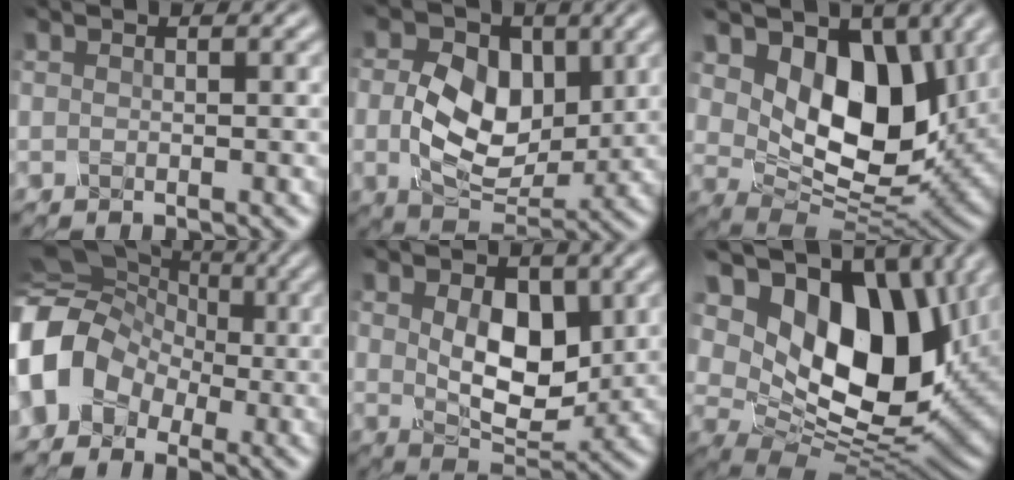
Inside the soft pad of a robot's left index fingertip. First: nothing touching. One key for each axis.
{"total": 8.2, "fx": 0.6, "fy": 5.6, "fz": 5.9, "tx": -0.114, "ty": -0.009, "tz": 0.010}
{"total": 10.1, "fx": 2.8, "fy": 6.7, "fz": 7.1, "tx": -0.124, "ty": -0.023, "tz": 0.047}
{"total": 10.5, "fx": -2.5, "fy": 8.9, "fz": 4.9, "tx": -0.092, "ty": -0.010, "tz": -0.069}
{"total": 6.0, "fx": 0.8, "fy": 3.7, "fz": 4.6, "tx": -0.081, "ty": -0.014, "tz": 0.023}
{"total": 15.6, "fx": 4.9, "fy": 9.8, "fz": 11.2, "tx": -0.190, "ty": -0.004, "tz": 0.088}